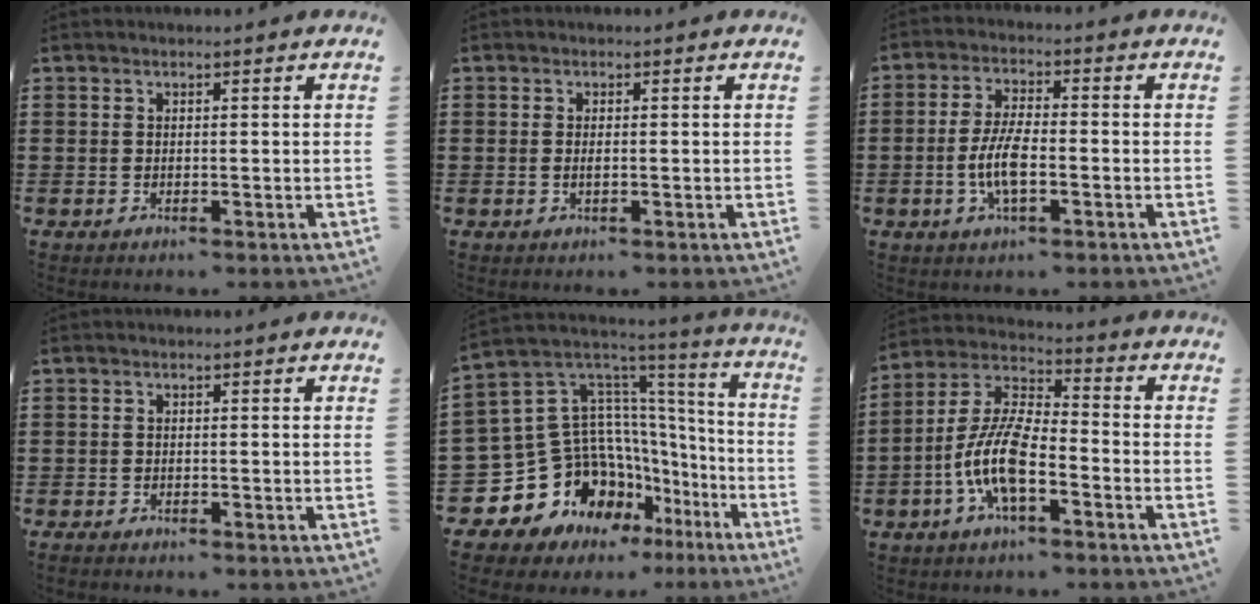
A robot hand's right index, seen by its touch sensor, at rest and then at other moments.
{"total": 0.8, "force": [-0.1, 0.2, 0.7], "torque": [-0.015, -0.004, 0.000]}
{"total": 6.2, "force": [-1.5, 2.0, 5.7], "torque": [-0.133, -0.006, -0.036]}
{"total": 0.7, "force": [-0.6, 0.2, 0.1], "torque": [-0.003, 0.000, -0.013]}
{"total": 13.9, "force": [-5.0, 11.7, 5.7], "torque": [-0.191, -0.037, -0.071]}
{"total": 10.2, "force": [-4.1, 3.7, 8.6], "torque": [-0.206, -0.006, -0.082]}